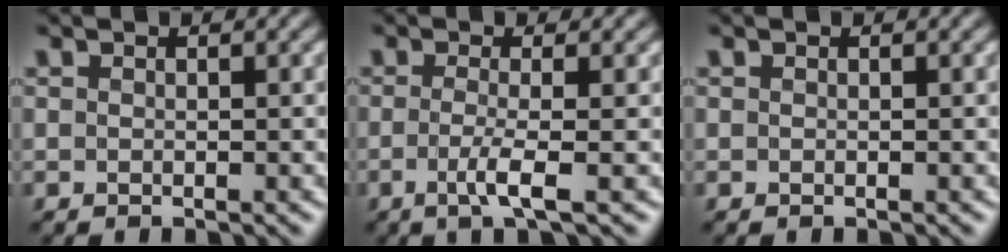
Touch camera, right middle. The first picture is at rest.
{"total": 2.9, "force": [-0.9, 0.6, 2.7], "torque": [-0.053, -0.007, -0.020]}
{"total": 0.0}